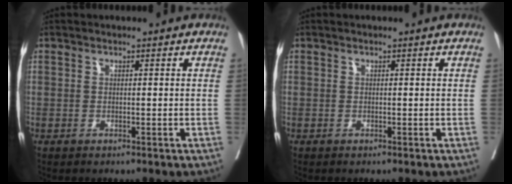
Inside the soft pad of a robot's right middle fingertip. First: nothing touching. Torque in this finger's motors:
{"motor_torque": [0.03, -0.03, 0.00, -0.01]}